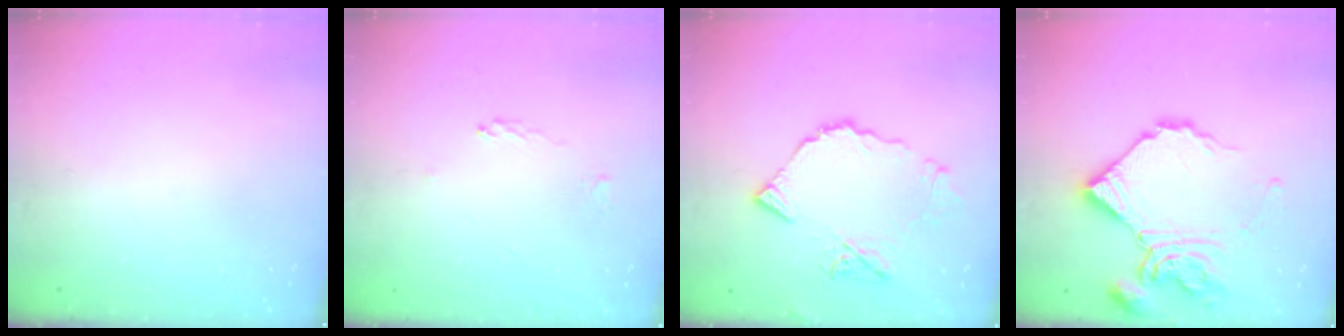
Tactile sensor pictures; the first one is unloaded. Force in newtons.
{"total": 1.9, "press": 1.9, "slide": 0.5}
{"total": 13.5, "press": 13.4, "slide": 1.6}
{"total": 15.4, "press": 15.3, "slide": 1.5}